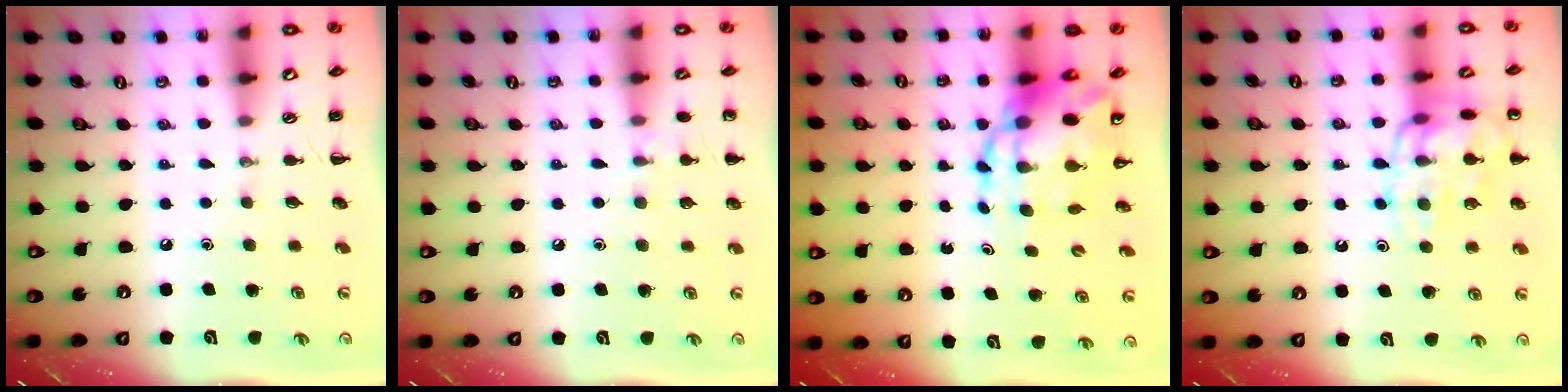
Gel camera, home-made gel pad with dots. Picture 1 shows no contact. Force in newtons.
{"total": 6.0, "press": 5.7, "slide": 2.0}
{"total": 10.5, "press": 10.1, "slide": 2.7}
{"total": 15.5, "press": 15.5, "slide": 0.2}